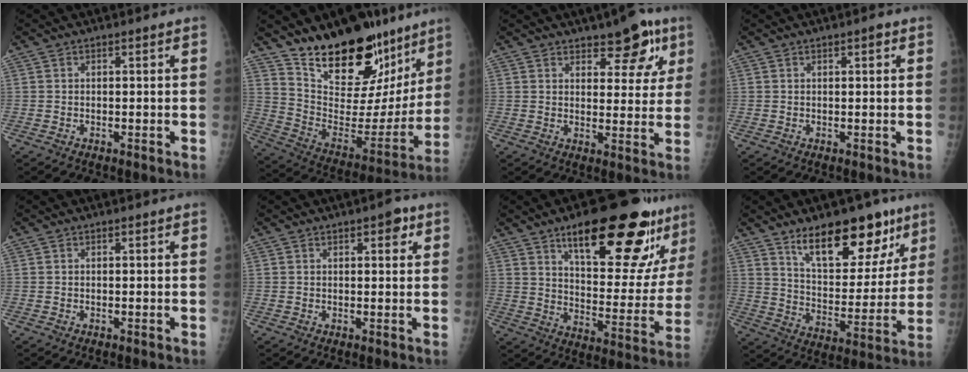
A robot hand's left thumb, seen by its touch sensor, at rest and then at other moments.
{"total": 25.9, "force": [18.1, 12.3, 13.8], "torque": [-0.168, -0.097, 0.293]}
{"total": 8.8, "force": [5.4, 4.2, 5.6], "torque": [-0.036, -0.026, 0.071]}
{"total": 1.1, "force": [0.5, 0.4, 0.9], "torque": [-0.010, 0.001, 0.007]}
{"total": 0.0}
{"total": 3.0, "force": [1.5, 1.3, 2.2], "torque": [-0.018, -0.002, 0.016]}
{"total": 25.6, "force": [15.8, 8.1, 18.4], "torque": [-0.216, -0.062, 0.235]}
{"total": 18.8, "force": [11.8, 8.8, 11.7], "torque": [-0.113, -0.070, 0.189]}